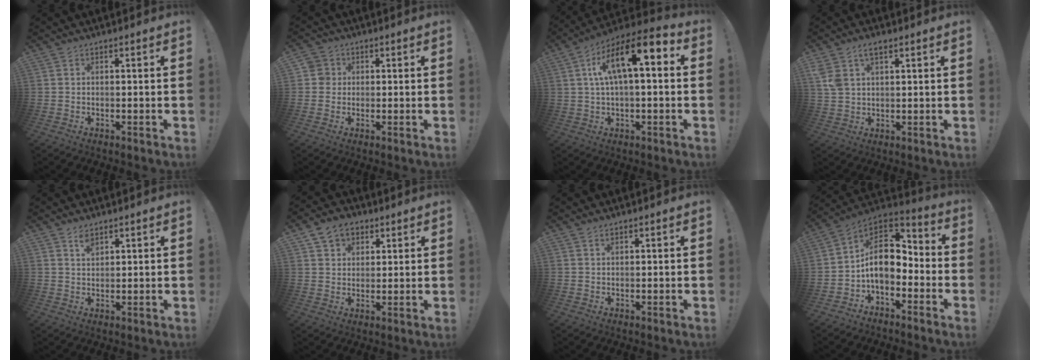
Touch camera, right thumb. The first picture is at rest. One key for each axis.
{"total": 3.6, "fx": 0.5, "fy": 3.4, "fz": 0.9, "tx": -0.008, "ty": 0.005, "tz": 0.008}
{"total": 14.2, "fx": 4.3, "fy": 5.0, "fz": 12.6, "tx": -0.219, "ty": -0.014, "tz": 0.070}
{"total": 5.5, "fx": 3.1, "fy": 3.0, "fz": 3.5, "tx": -0.056, "ty": -0.009, "tz": 0.057}
{"total": 3.4, "fx": 2.5, "fy": 1.6, "fz": 1.7, "tx": -0.017, "ty": -0.017, "tz": 0.042}
{"total": 8.1, "fx": 4.5, "fy": 6.1, "fz": 2.8, "tx": -0.041, "ty": -0.018, "tz": 0.089}
{"total": 0.7, "fx": 0.6, "fy": 0.2, "fz": 0.3, "tx": -0.004, "ty": 0.000, "tz": 0.012}
{"total": 13.2, "fx": 0.2, "fy": 9.0, "fz": 9.7, "tx": -0.166, "ty": 0.003, "tz": 0.004}